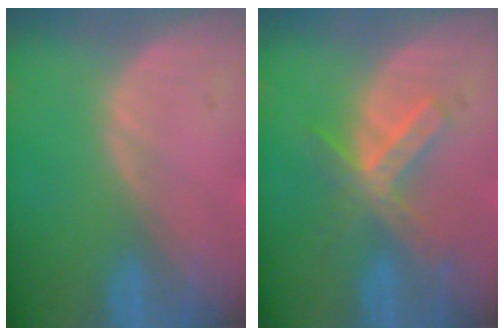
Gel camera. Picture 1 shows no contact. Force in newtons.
{"total": 6.0, "press": 5.7, "slide": 1.9}